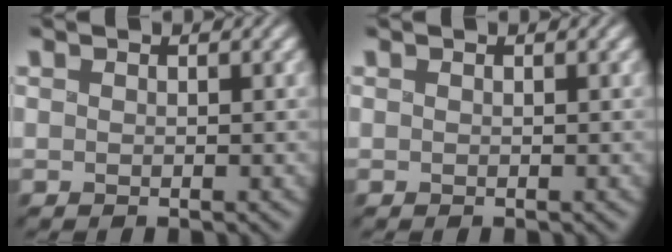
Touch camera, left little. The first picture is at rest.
{"total": 0.0}